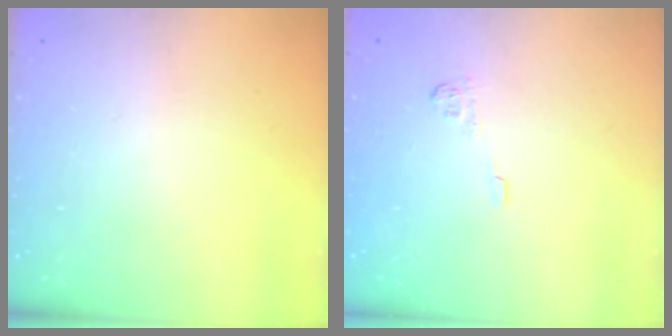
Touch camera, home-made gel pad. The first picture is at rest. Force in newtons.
{"total": 7.1, "press": 6.9, "slide": 1.5}